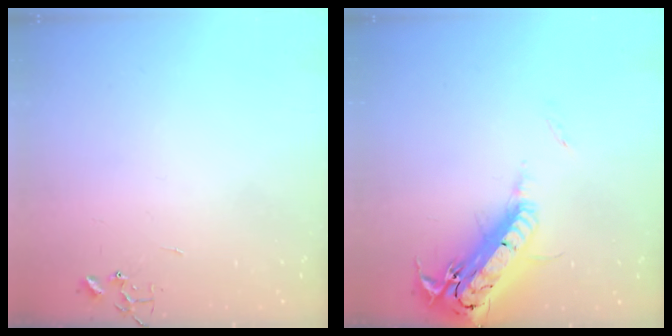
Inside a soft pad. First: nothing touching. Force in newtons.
{"total": 22.8, "press": 22.3, "slide": 4.6}